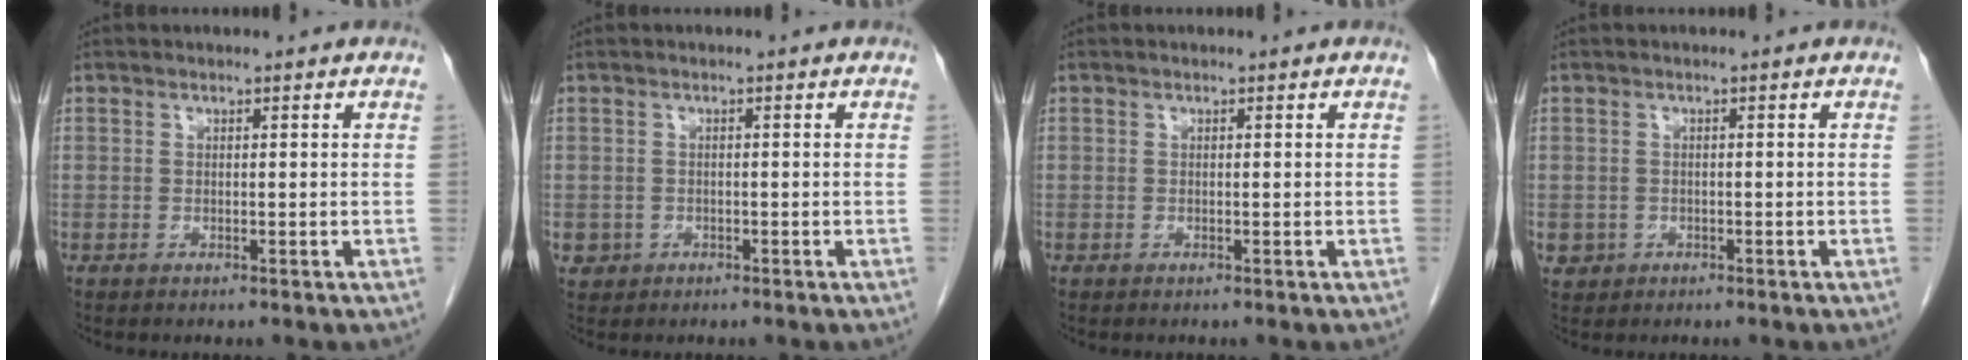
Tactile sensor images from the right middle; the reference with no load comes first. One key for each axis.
{"total": 1.7, "fx": -0.6, "fy": 1.6, "fz": 0.3, "tx": -0.004, "ty": 0.006, "tz": -0.006}
{"total": 0.0}
{"total": 2.1, "fx": -0.7, "fy": 1.9, "fz": 0.4, "tx": -0.005, "ty": 0.005, "tz": -0.006}